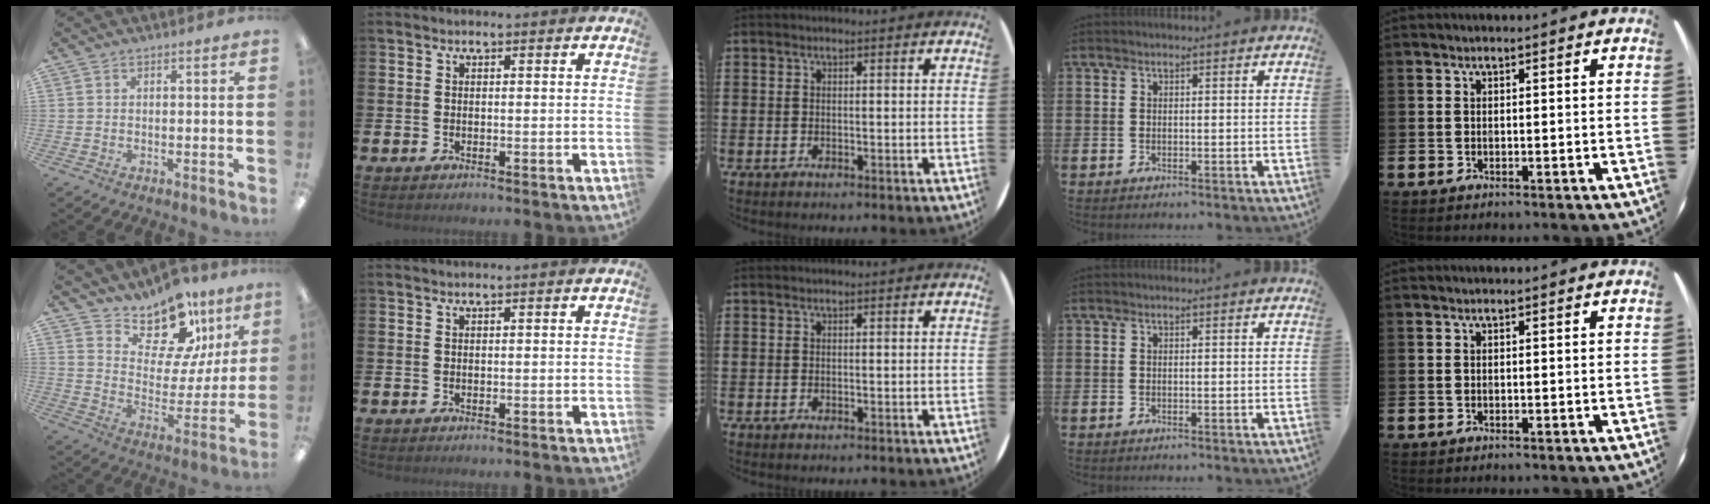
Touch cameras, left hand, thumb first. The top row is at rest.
{"thumb": {"total": 15.3, "force": [12.1, 7.1, 6.0], "torque": [-0.099, -0.093, 0.215]}}